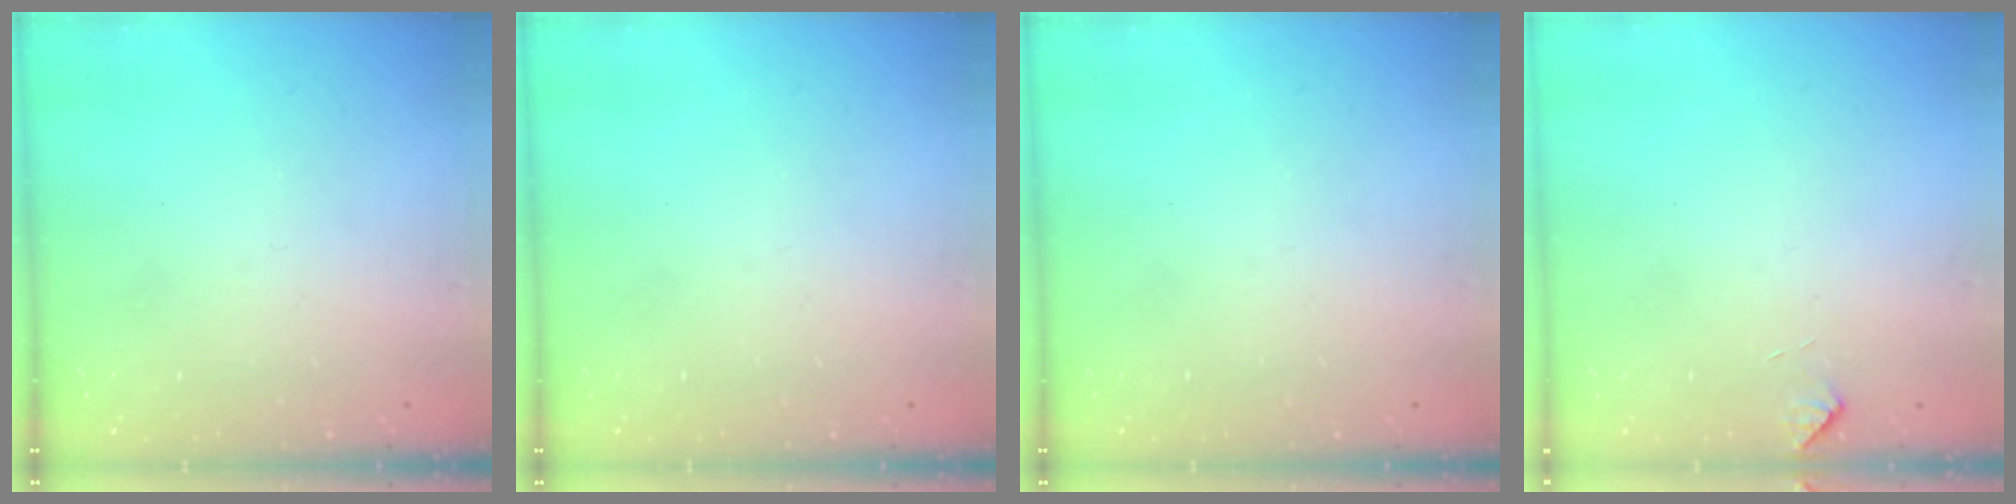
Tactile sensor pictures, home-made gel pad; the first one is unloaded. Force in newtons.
{"total": 0.0}
{"total": 0.0}
{"total": 2.7, "press": 2.7, "slide": 0.6}